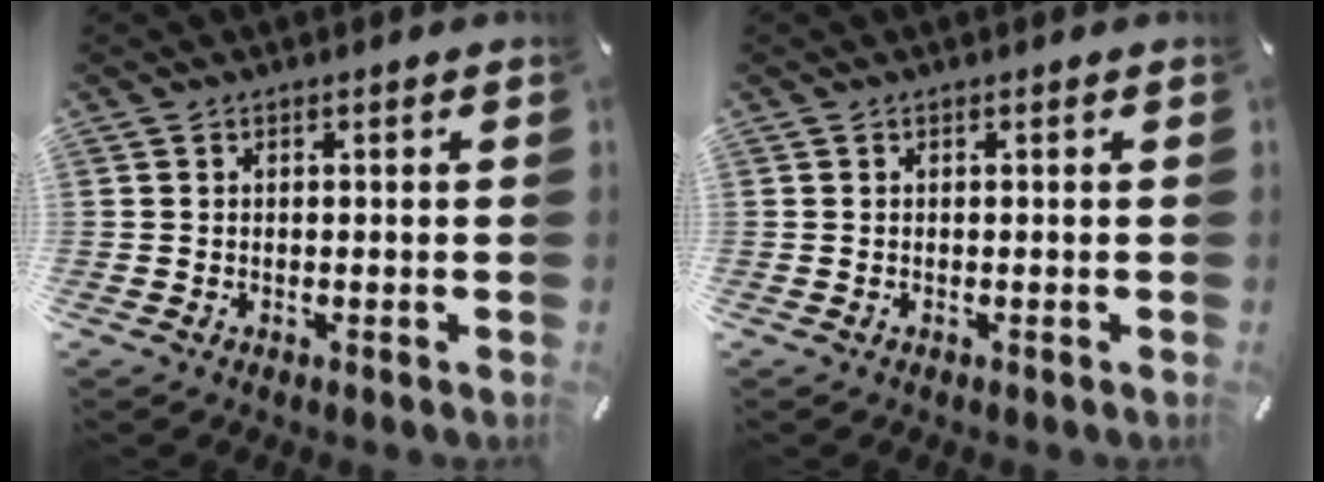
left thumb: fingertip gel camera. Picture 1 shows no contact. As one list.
[{"total": 0.0}]